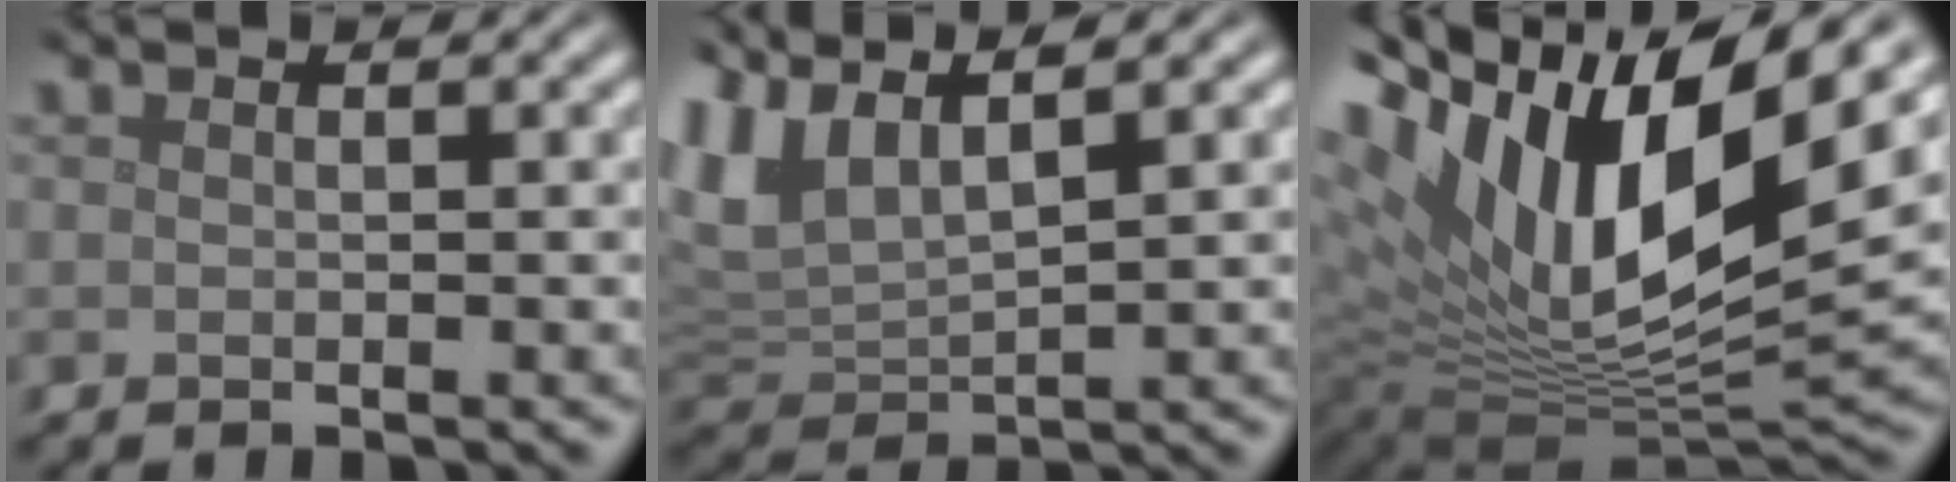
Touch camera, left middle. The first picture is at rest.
{"total": 5.5, "force": [3.5, 1.9, 3.8], "torque": [-0.100, 0.014, 0.069]}
{"total": 17.4, "force": [6.1, 7.5, 14.5], "torque": [-0.275, 0.007, 0.109]}